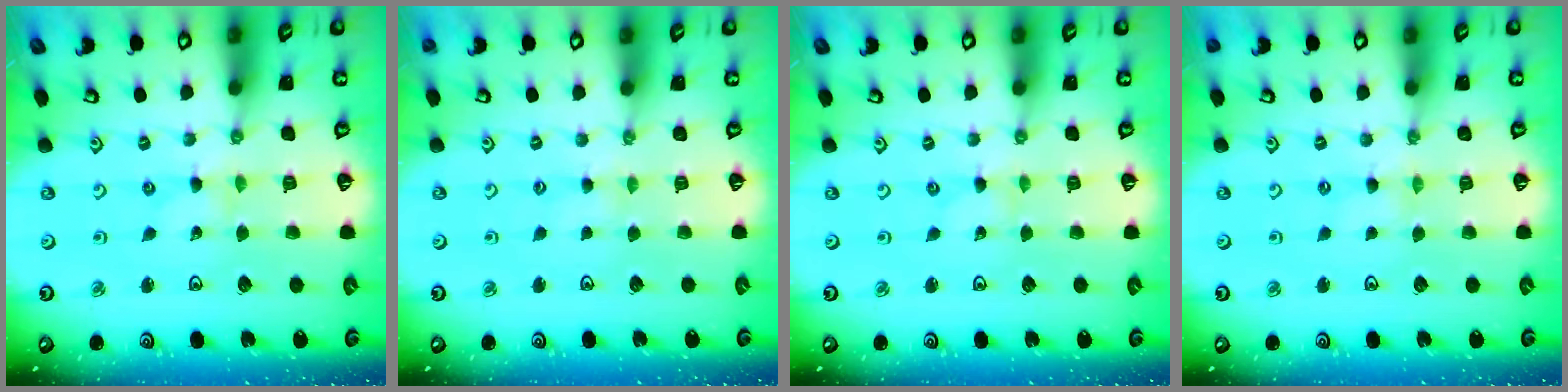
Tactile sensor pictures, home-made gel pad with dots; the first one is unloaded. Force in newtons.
{"total": 1.8, "press": 1.8, "slide": 0.4}
{"total": 0.0}
{"total": 1.2, "press": 1.2, "slide": 0.3}